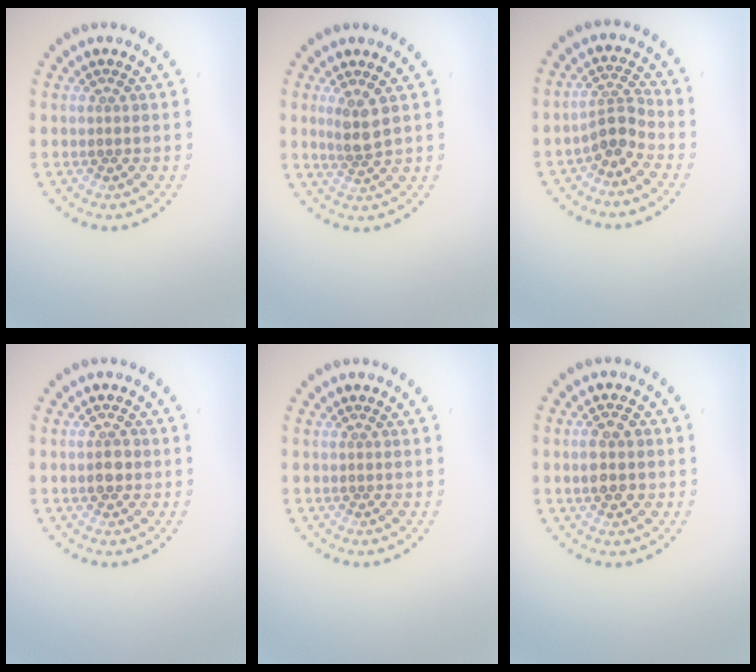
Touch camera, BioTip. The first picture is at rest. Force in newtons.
{"total": 2.1, "press": 1.7, "slide": 1.3}
{"total": 2.4, "press": 1.7, "slide": 1.7}
{"total": 1.6, "press": 1.6, "slide": 0.1}
{"total": 0.0}
{"total": 3.1, "press": 3.1, "slide": 0.1}